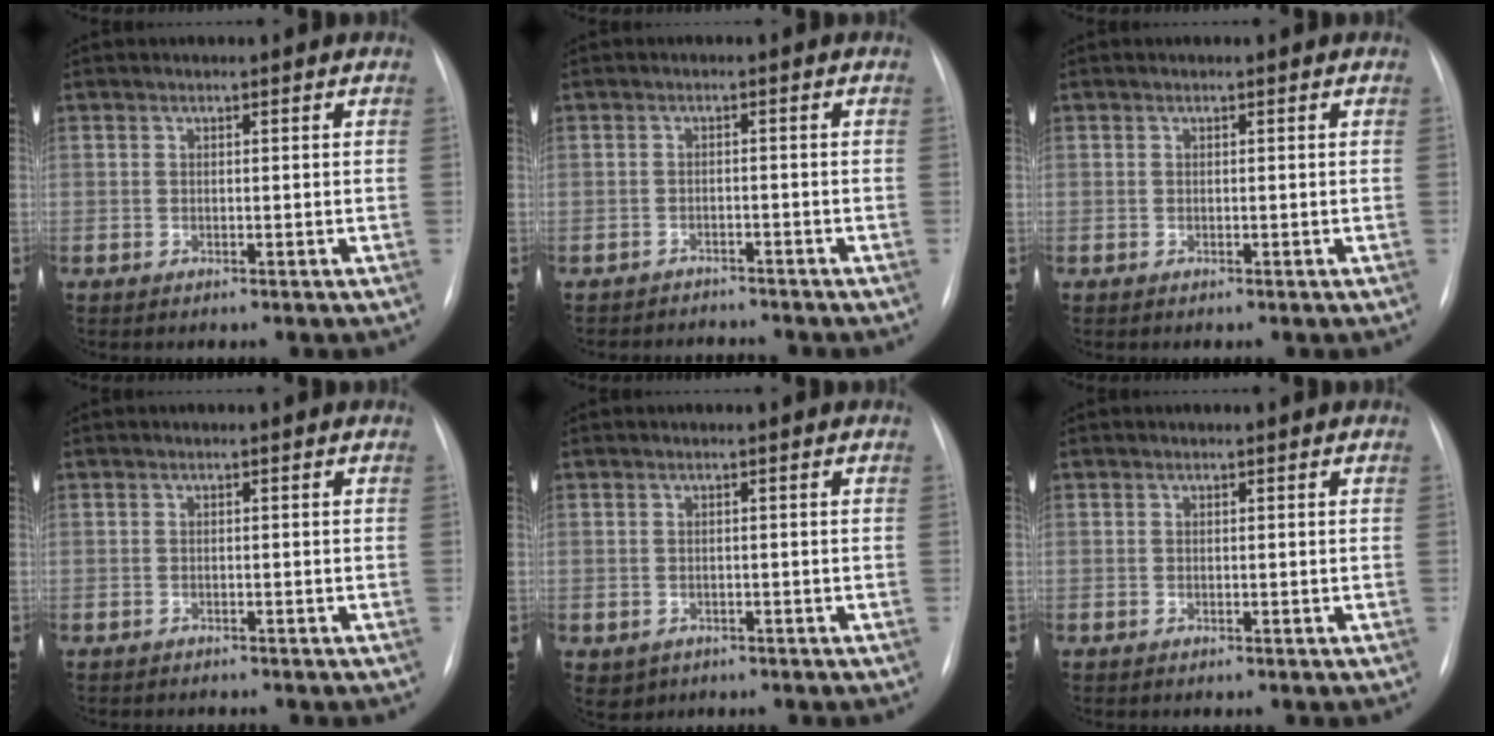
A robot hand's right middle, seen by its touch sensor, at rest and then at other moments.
{"total": 4.2, "force": [-4.1, 1.0, 0.0], "torque": [0.002, -0.004, -0.060]}
{"total": 0.0}
{"total": 1.4, "force": [-1.3, 0.4, 0.2], "torque": [-0.005, -0.002, -0.017]}
{"total": 2.2, "force": [-1.0, 1.9, 0.5], "torque": [-0.007, 0.001, -0.004]}
{"total": 0.0}